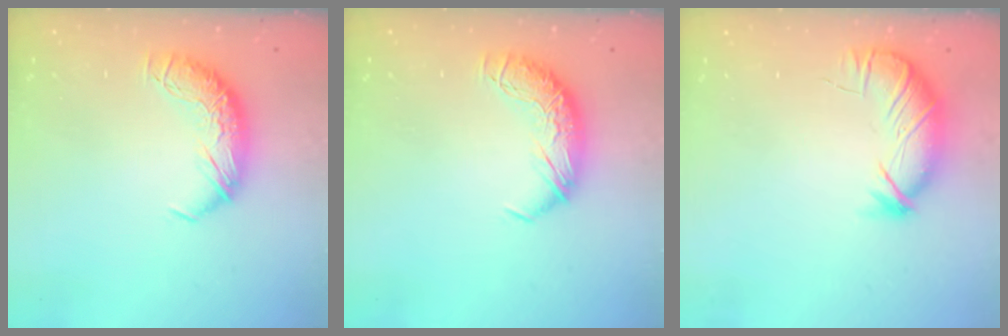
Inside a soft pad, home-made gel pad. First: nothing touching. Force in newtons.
{"total": 0.0}
{"total": 4.1, "press": 3.8, "slide": 1.7}